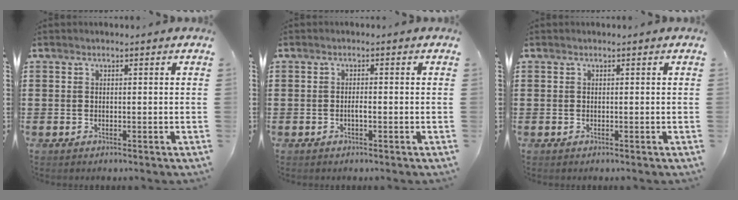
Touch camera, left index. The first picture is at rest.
{"total": 1.1, "force": [-0.3, 0.2, 1.0], "torque": [-0.020, -0.001, -0.006]}
{"total": 0.0}